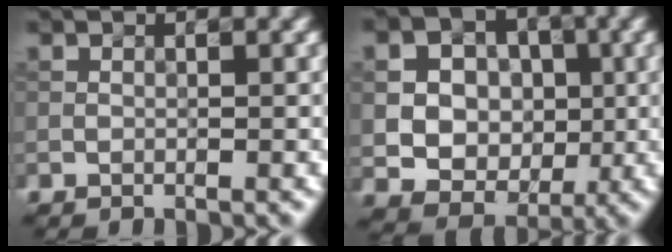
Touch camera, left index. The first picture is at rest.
{"total": 9.6, "force": [1.4, 8.5, 4.1], "torque": [-0.087, 0.020, 0.024]}